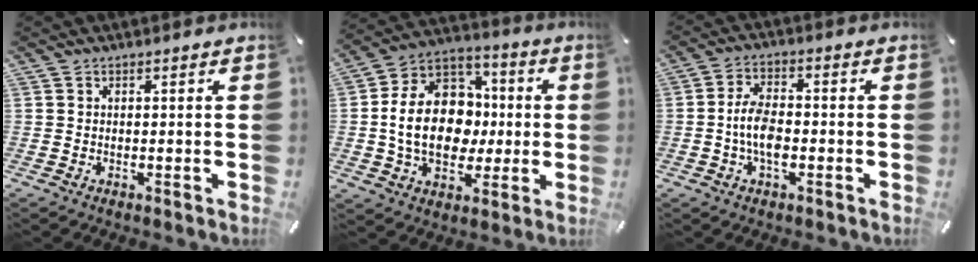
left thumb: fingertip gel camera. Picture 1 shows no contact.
{"total": 18.7, "force": [-1.4, 14.5, 11.7], "torque": [-0.233, 0.018, -0.024]}
{"total": 7.5, "force": [-1.7, 4.0, 6.1], "torque": [-0.121, 0.011, -0.031]}